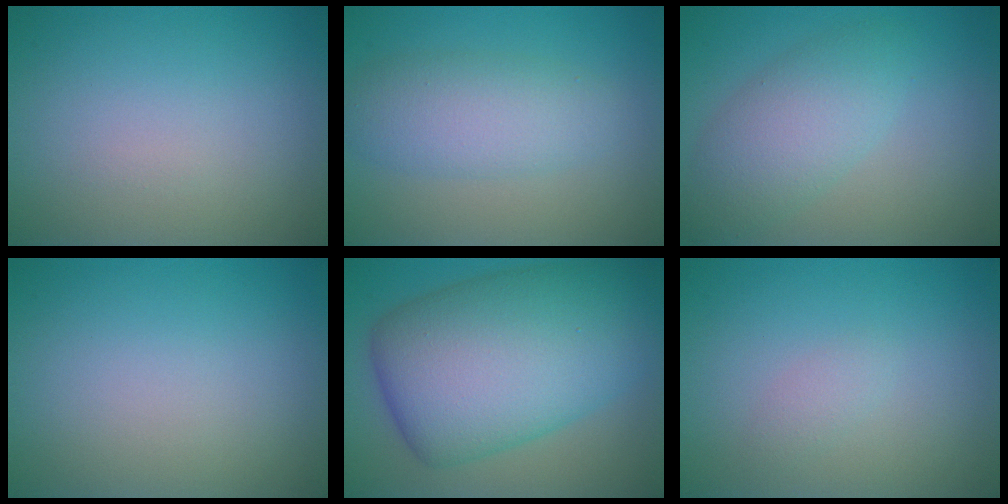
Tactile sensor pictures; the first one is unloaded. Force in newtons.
{"total": 4.4, "press": 4.4, "slide": 0.1}
{"total": 4.5, "press": 4.5, "slide": 0.1}
{"total": 0.0}
{"total": 13.5, "press": 13.5, "slide": 0.2}
{"total": 1.0, "press": 1.0, "slide": 0.1}